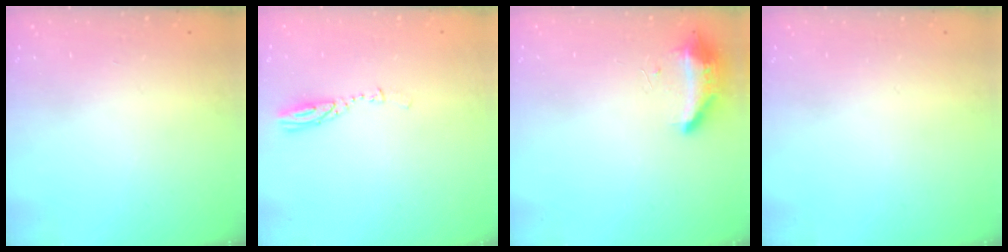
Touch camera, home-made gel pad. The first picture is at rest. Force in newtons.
{"total": 3.8, "press": 3.7, "slide": 0.2}
{"total": 19.0, "press": 10.9, "slide": 15.6}
{"total": 0.0}